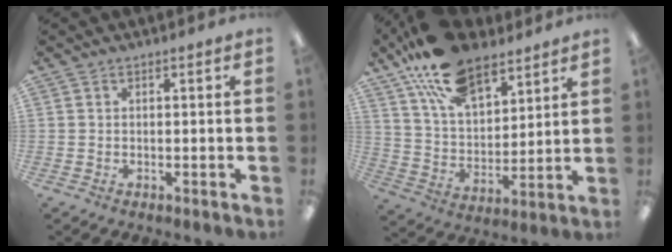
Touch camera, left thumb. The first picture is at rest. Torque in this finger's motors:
{"motor_torque": [1.16, 0.37, 1.83, -0.94, 0.40]}